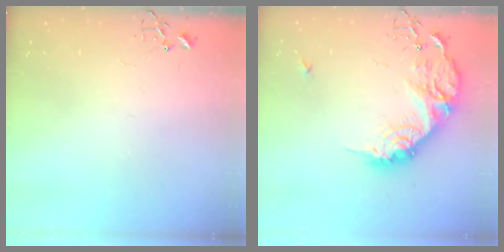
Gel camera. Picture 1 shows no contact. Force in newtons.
{"total": 19.9, "press": 19.9, "slide": 1.4}